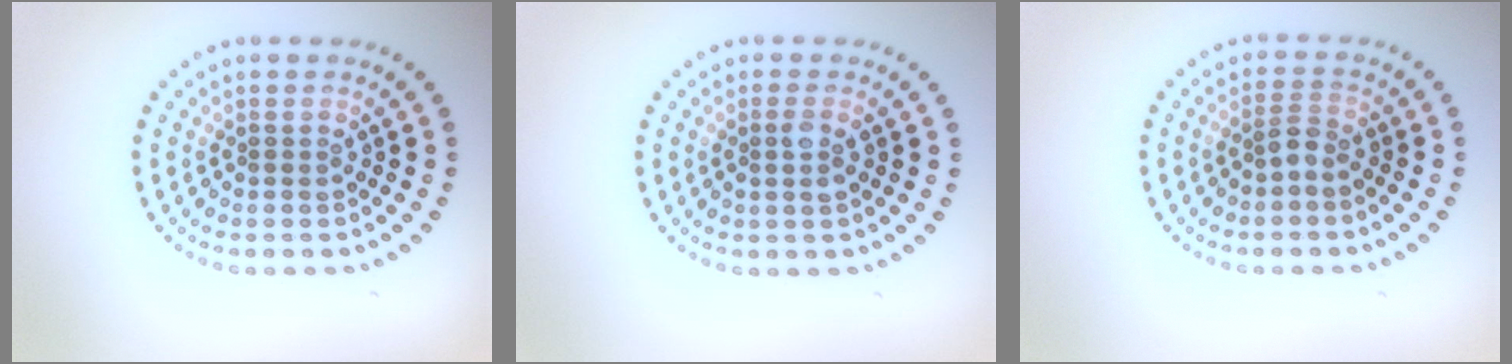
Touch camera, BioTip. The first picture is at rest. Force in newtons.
{"total": 1.4, "press": 1.3, "slide": 0.6}
{"total": 1.4, "press": 1.1, "slide": 0.9}